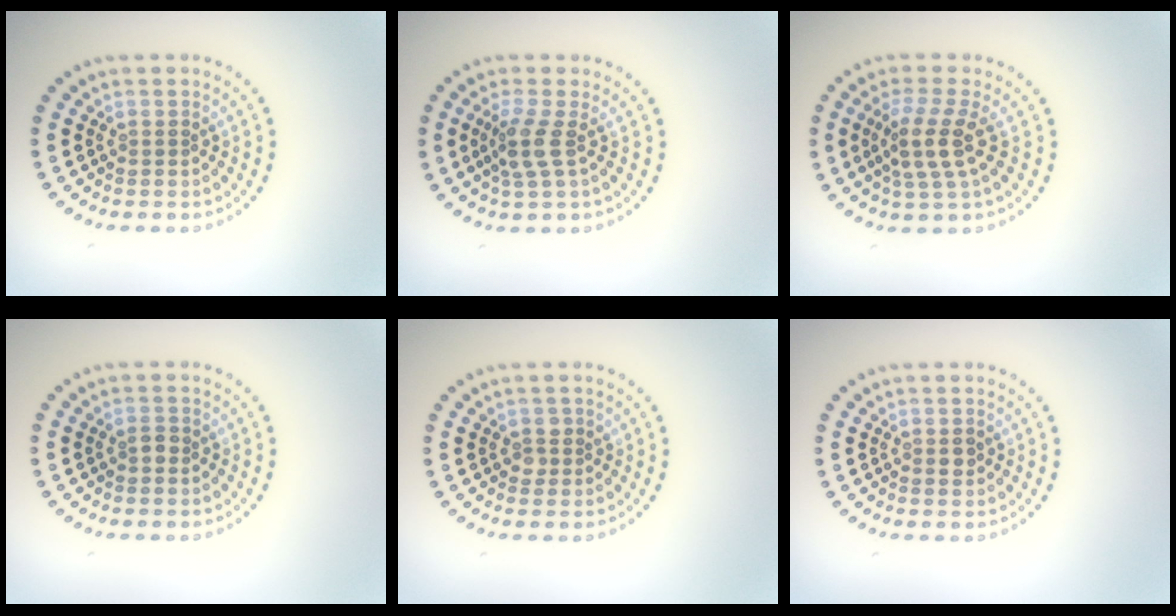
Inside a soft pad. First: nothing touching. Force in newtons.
{"total": 2.3, "press": 1.9, "slide": 1.4}
{"total": 3.5, "press": 3.1, "slide": 1.6}
{"total": 0.8, "press": 0.8, "slide": 0.1}
{"total": 1.1, "press": 1.0, "slide": 0.4}
{"total": 0.9, "press": 0.9, "slide": 0.0}